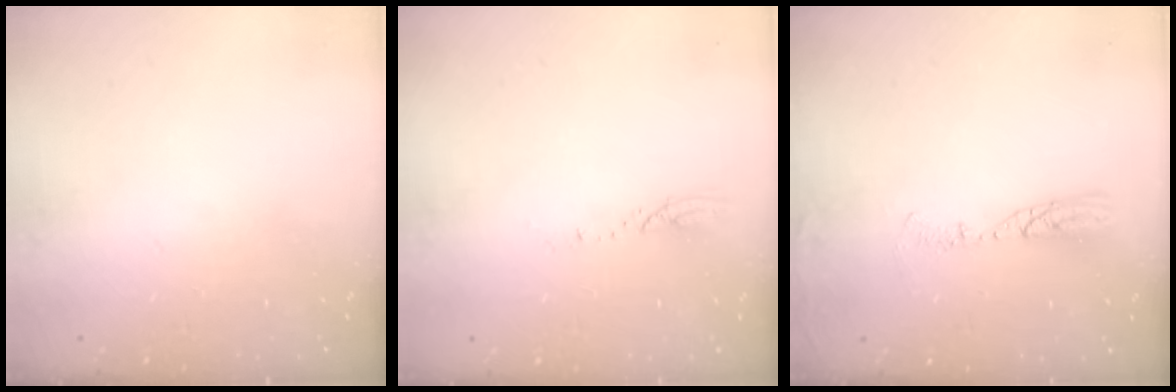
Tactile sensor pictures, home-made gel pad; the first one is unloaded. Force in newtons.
{"total": 3.2, "press": 3.2, "slide": 0.3}
{"total": 7.4, "press": 7.2, "slide": 1.5}